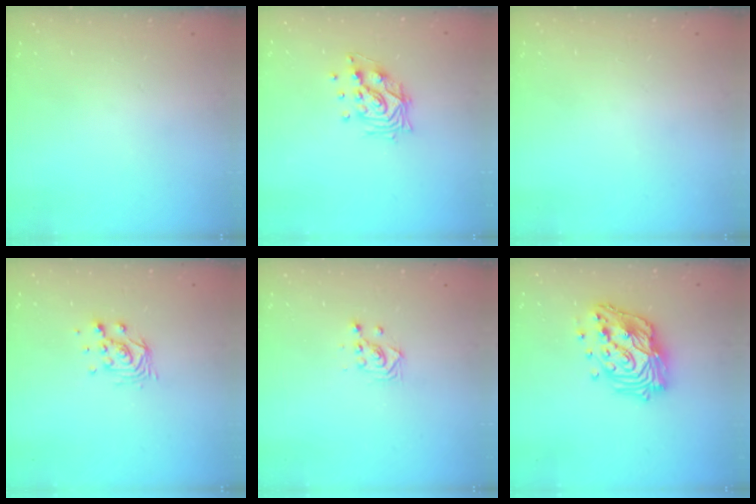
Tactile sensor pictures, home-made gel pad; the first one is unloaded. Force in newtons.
{"total": 11.5, "press": 11.4, "slide": 1.5}
{"total": 0.0}
{"total": 6.2, "press": 6.2, "slide": 0.1}
{"total": 2.9, "press": 2.9, "slide": 0.1}
{"total": 18.2, "press": 18.1, "slide": 1.5}